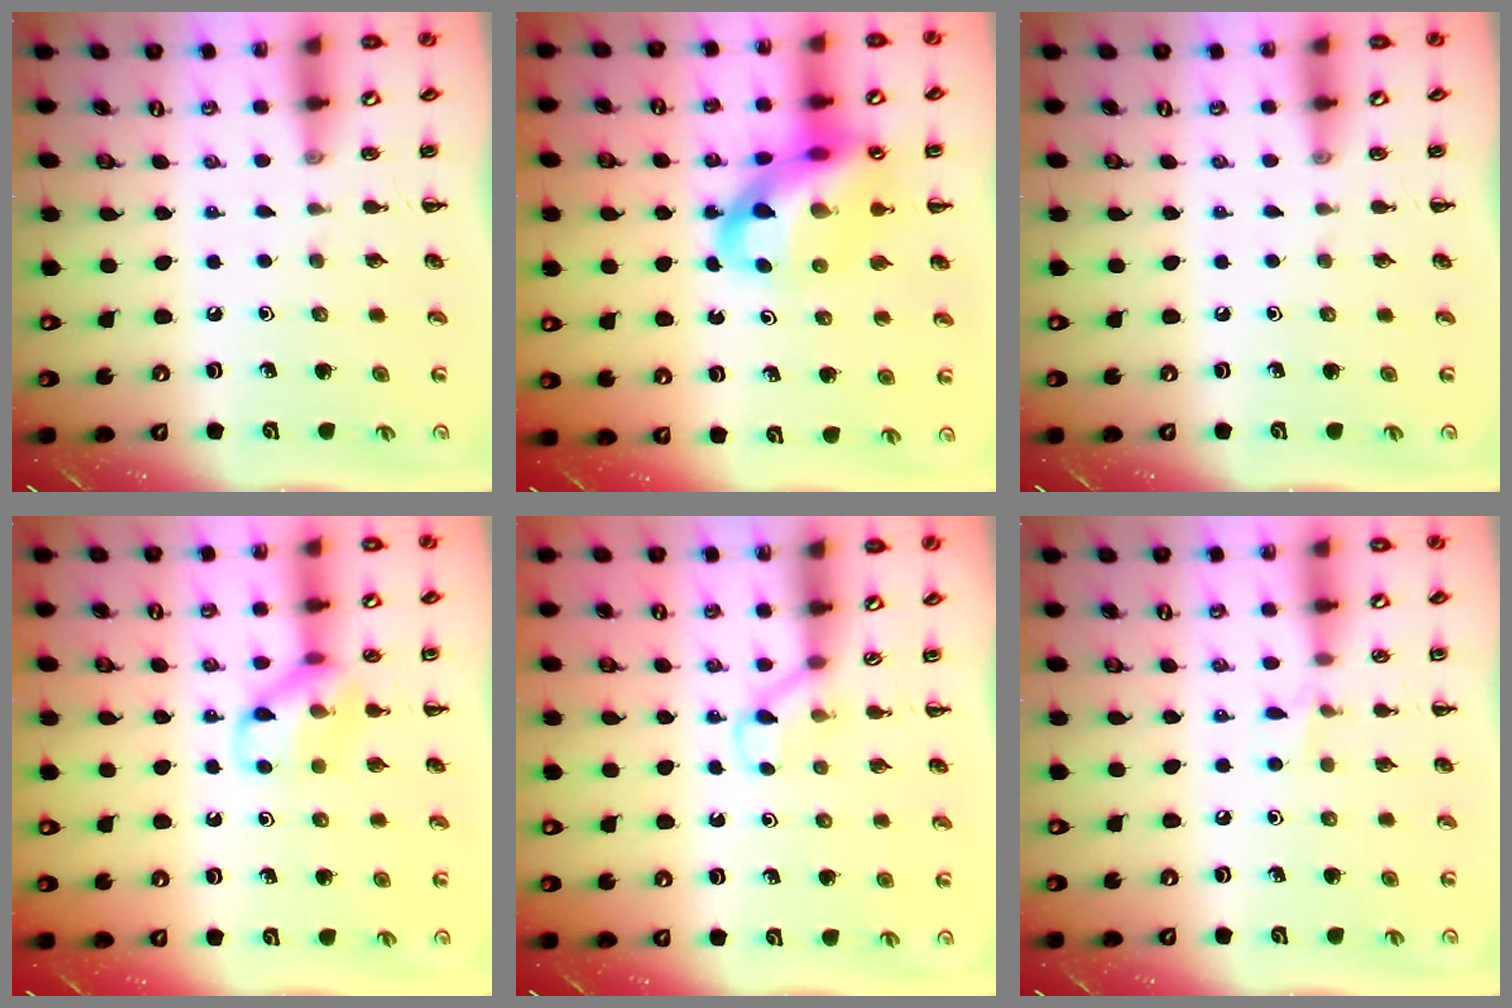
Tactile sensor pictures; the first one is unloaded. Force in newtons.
{"total": 17.7, "press": 17.3, "slide": 3.7}
{"total": 0.0}
{"total": 11.9, "press": 11.8, "slide": 1.5}
{"total": 3.5, "press": 3.3, "slide": 1.2}
{"total": 3.6, "press": 3.5, "slide": 1.1}